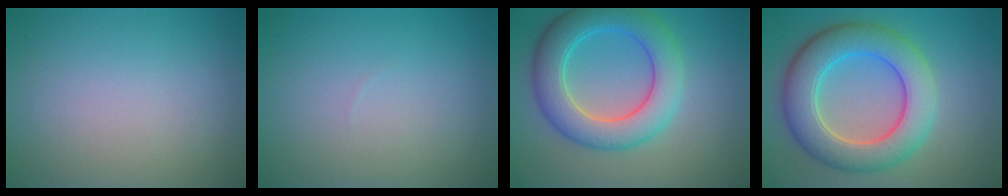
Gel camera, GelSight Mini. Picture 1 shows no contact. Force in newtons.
{"total": 0.0}
{"total": 7.1, "press": 7.1, "slide": 0.5}
{"total": 8.3, "press": 8.2, "slide": 0.6}